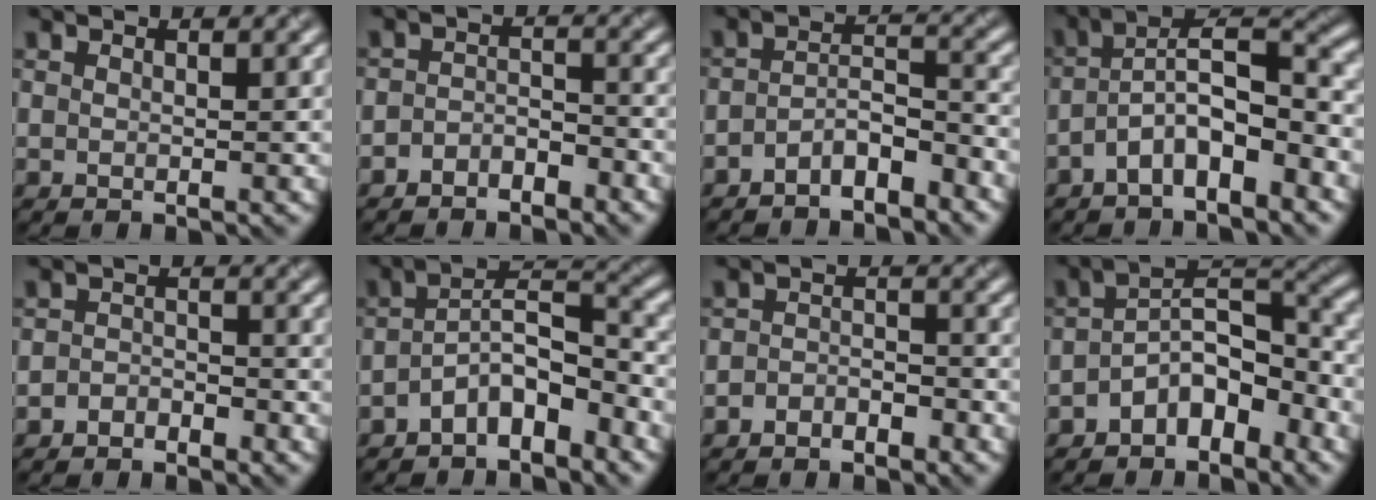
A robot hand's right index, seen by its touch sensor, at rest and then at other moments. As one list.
[{"total": 2.3, "force": [-2.0, 0.9, 0.7], "torque": [-0.016, 0.007, -0.043]}, {"total": 3.7, "force": [-2.8, 1.1, 2.3], "torque": [-0.042, 0.008, -0.054]}, {"total": 6.2, "force": [-3.2, 2.0, 4.9], "torque": [-0.086, 0.021, -0.063]}, {"total": 1.7, "force": [-1.4, 0.8, 0.4], "torque": [-0.007, 0.008, -0.033]}, {"total": 5.9, "force": [-3.8, 2.1, 4.0], "torque": [-0.064, 0.014, -0.073]}, {"total": 2.0, "force": [-1.6, 1.0, 0.8], "torque": [-0.015, 0.009, -0.035]}, {"total": 6.0, "force": [-3.6, 2.8, 4.0], "torque": [-0.054, 0.016, -0.073]}]